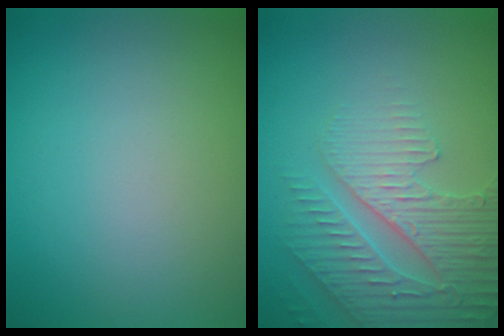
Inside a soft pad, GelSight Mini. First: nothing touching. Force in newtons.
{"total": 4.6, "press": 4.1, "slide": 2.0}